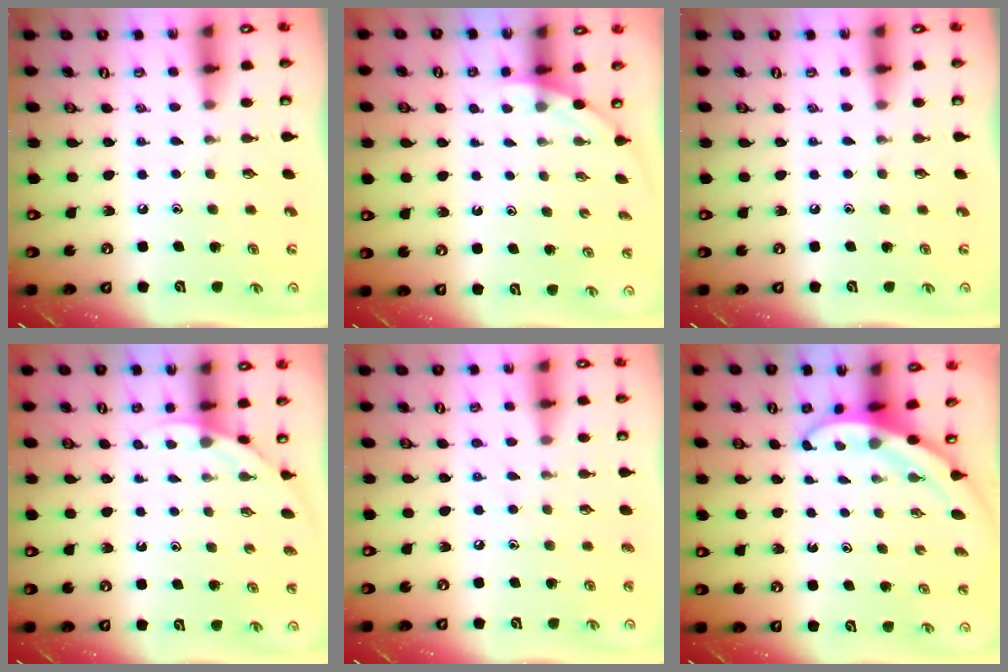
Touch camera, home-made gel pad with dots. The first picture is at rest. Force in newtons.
{"total": 1.7, "press": 1.7, "slide": 0.0}
{"total": 0.0}
{"total": 2.6, "press": 2.6, "slide": 0.1}
{"total": 7.0, "press": 7.0, "slide": 0.9}
{"total": 3.5, "press": 3.5, "slide": 0.1}